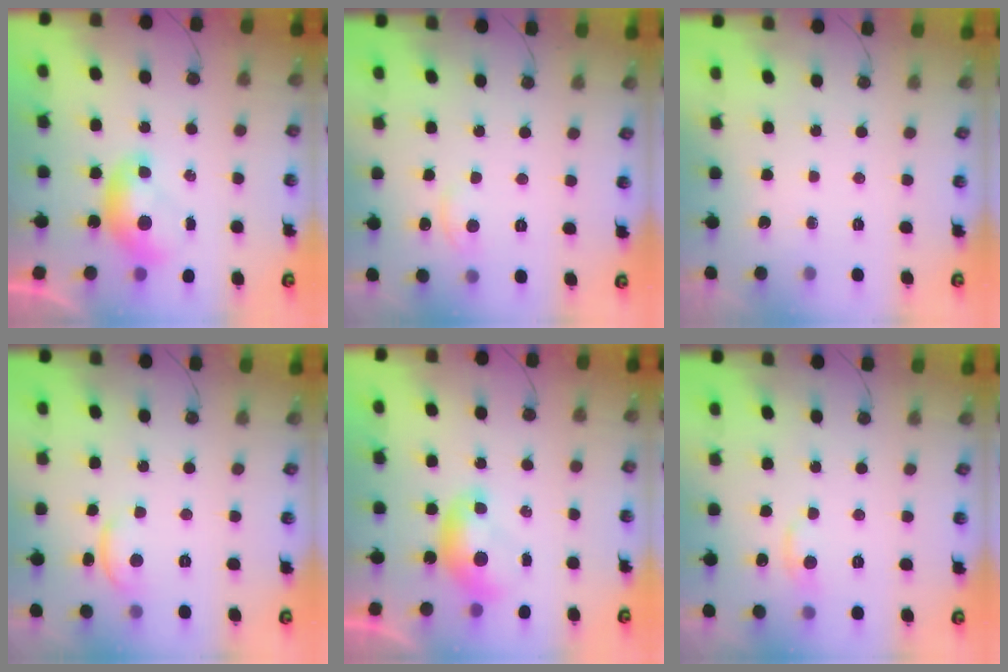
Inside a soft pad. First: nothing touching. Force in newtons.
{"total": 1.5, "press": 1.3, "slide": 0.7}
{"total": 0.0}
{"total": 1.7, "press": 1.7, "slide": 0.4}
{"total": 0.0}
{"total": 1.1, "press": 0.7, "slide": 0.8}